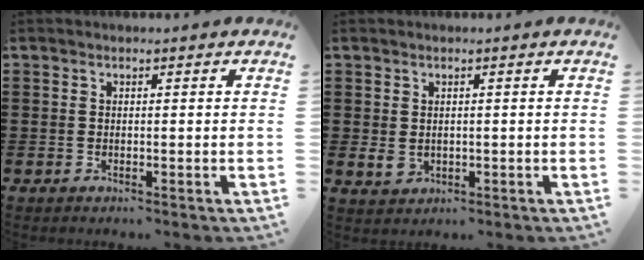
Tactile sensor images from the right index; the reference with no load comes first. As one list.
[{"total": 1.9, "force": [0.1, 1.4, 1.2], "torque": [-0.026, 0.002, 0.003]}]